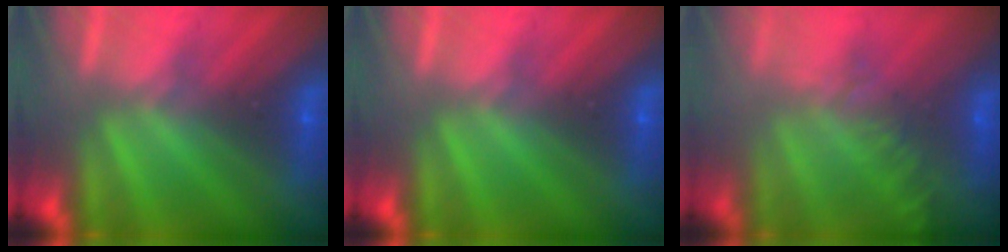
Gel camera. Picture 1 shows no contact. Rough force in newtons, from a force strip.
{"total": 0.0}
{"total": 7.8}